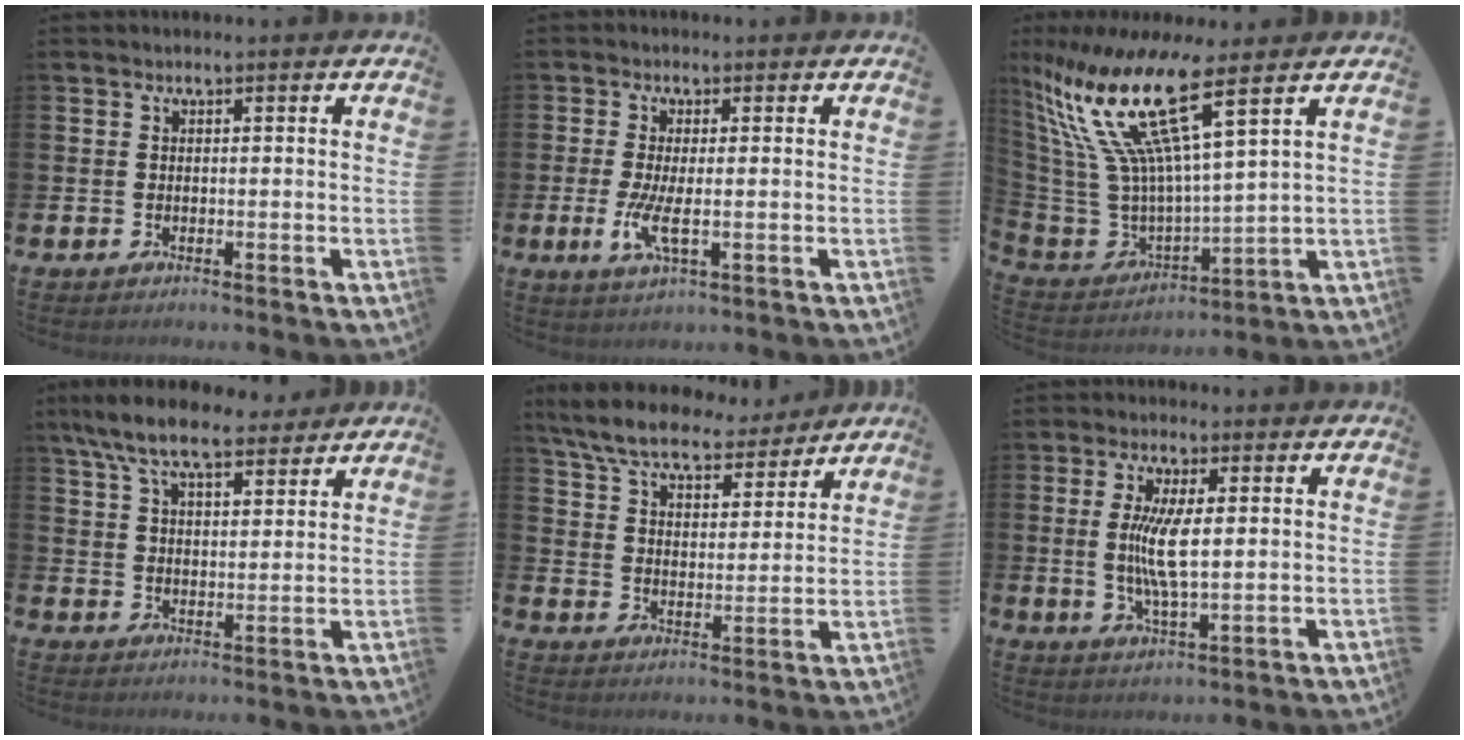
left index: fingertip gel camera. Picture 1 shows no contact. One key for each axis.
{"total": 4.2, "fx": -0.5, "fy": 1.0, "fz": 4.0, "tx": -0.076, "ty": -0.004, "tz": -0.011}
{"total": 15.0, "fx": 9.4, "fy": 3.2, "fz": 11.1, "tx": -0.268, "ty": -0.055, "tz": 0.153}
{"total": 8.8, "fx": 7.7, "fy": 2.5, "fz": 3.5, "tx": -0.084, "ty": -0.028, "tz": 0.140}
{"total": 7.9, "fx": 7.2, "fy": 1.8, "fz": 2.5, "tx": -0.086, "ty": -0.040, "tz": 0.129}
{"total": 6.6, "fx": 1.1, "fy": 2.1, "fz": 6.2, "tx": -0.108, "ty": 0.000, "tz": 0.016}